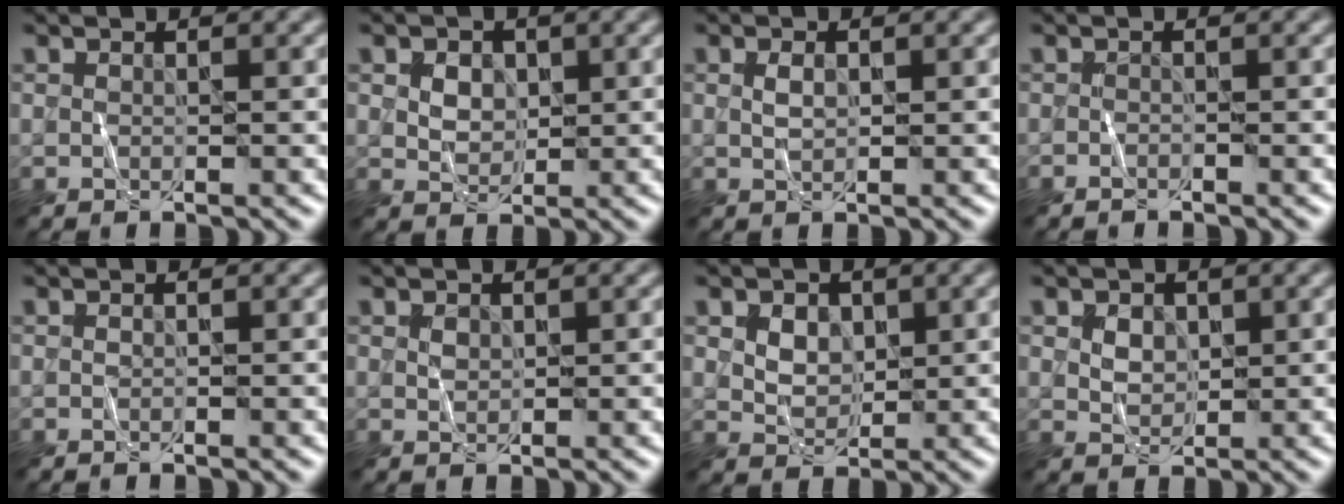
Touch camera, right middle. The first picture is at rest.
{"total": 2.6, "force": [0.8, 2.0, 1.5], "torque": [-0.035, 0.004, 0.014]}
{"total": 1.0, "force": [0.3, 0.5, 0.8], "torque": [-0.022, 0.001, 0.008]}
{"total": 0.6, "force": [-0.6, -0.1, 0.0], "torque": [-0.001, 0.000, -0.010]}
{"total": 0.0}
{"total": 0.6, "force": [0.3, 0.4, 0.3], "torque": [-0.009, -0.001, 0.008]}
{"total": 2.8, "force": [0.9, 2.0, 1.7], "torque": [-0.037, 0.002, 0.017]}
{"total": 1.7, "force": [0.5, 1.3, 0.9], "torque": [-0.019, -0.002, 0.008]}